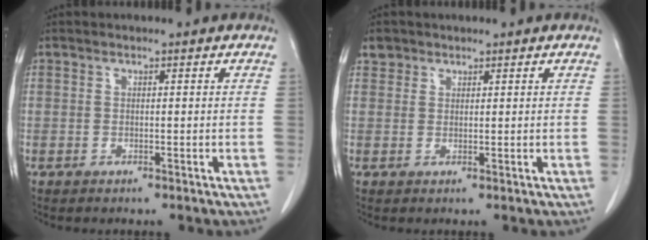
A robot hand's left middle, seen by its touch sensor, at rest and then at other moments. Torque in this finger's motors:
{"motor_torque": [0.03, -0.02, 0.01, 0.01]}